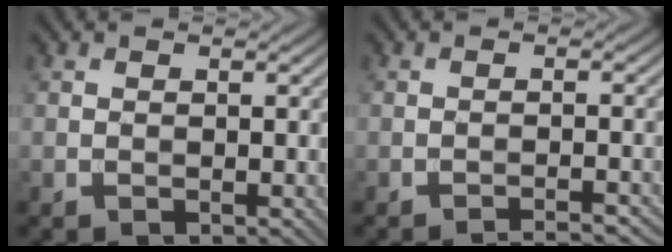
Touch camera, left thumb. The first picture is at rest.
{"total": 2.9, "force": [-2.4, -0.1, 1.7], "torque": [-0.028, 0.016, -0.038]}